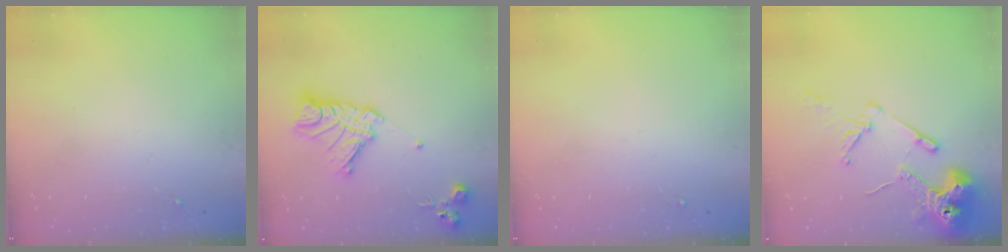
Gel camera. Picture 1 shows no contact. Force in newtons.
{"total": 16.1, "press": 16.0, "slide": 1.6}
{"total": 0.0}
{"total": 14.1, "press": 13.9, "slide": 2.0}